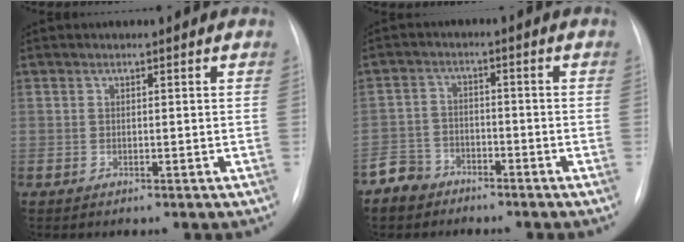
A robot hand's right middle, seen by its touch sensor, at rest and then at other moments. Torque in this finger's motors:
{"motor_torque": [0.74, -0.75, 0.16, 0.05]}